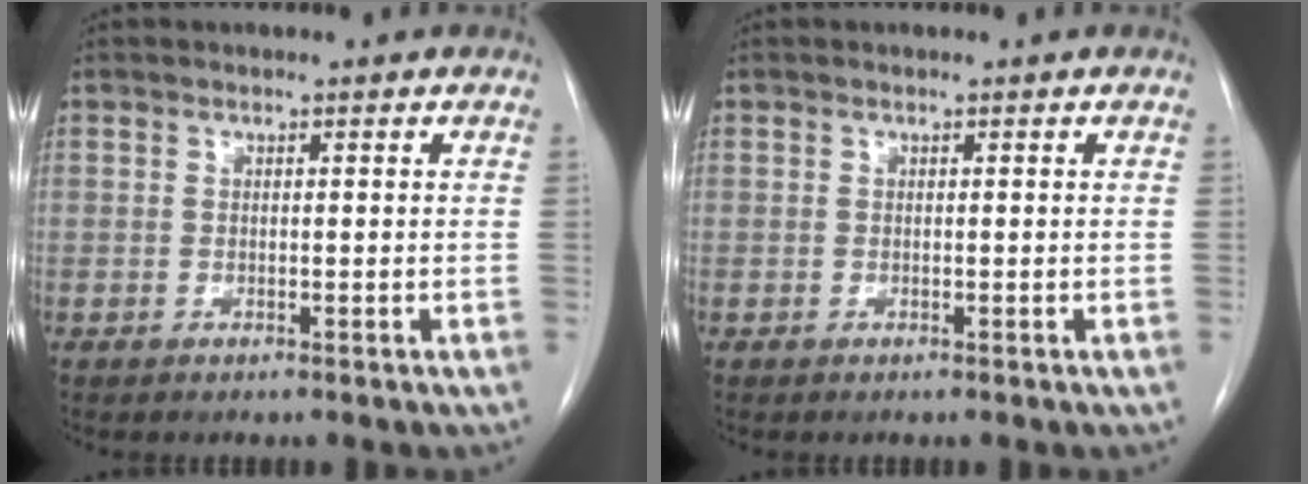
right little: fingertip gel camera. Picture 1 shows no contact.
{"total": 0.0}